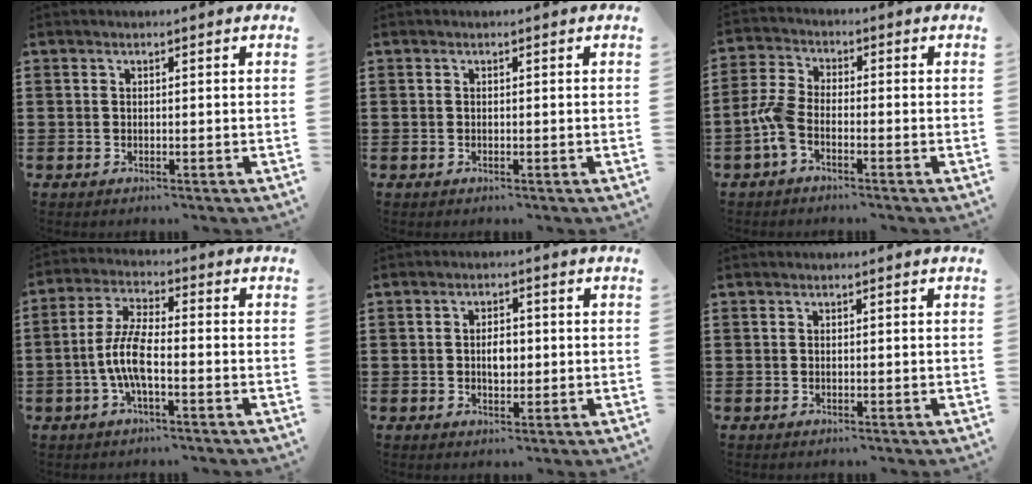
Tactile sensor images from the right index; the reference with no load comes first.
{"total": 0.0}
{"total": 4.8, "force": [-2.4, 2.0, 3.6], "torque": [-0.097, -0.001, -0.053]}
{"total": 6.7, "force": [-2.0, 2.1, 6.1], "torque": [-0.153, -0.013, -0.047]}
{"total": 2.8, "force": [0.0, 1.5, 2.4], "torque": [-0.037, 0.002, -0.003]}
{"total": 0.0}